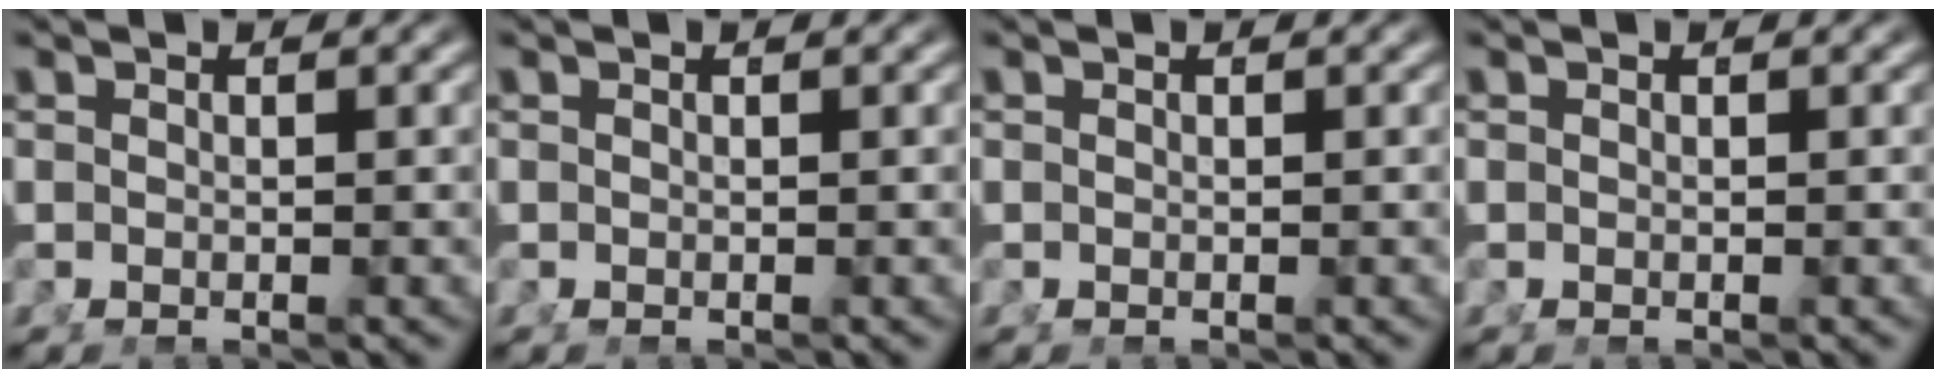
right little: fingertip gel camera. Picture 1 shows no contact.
{"total": 0.0}
{"total": 0.0}
{"total": 0.0}